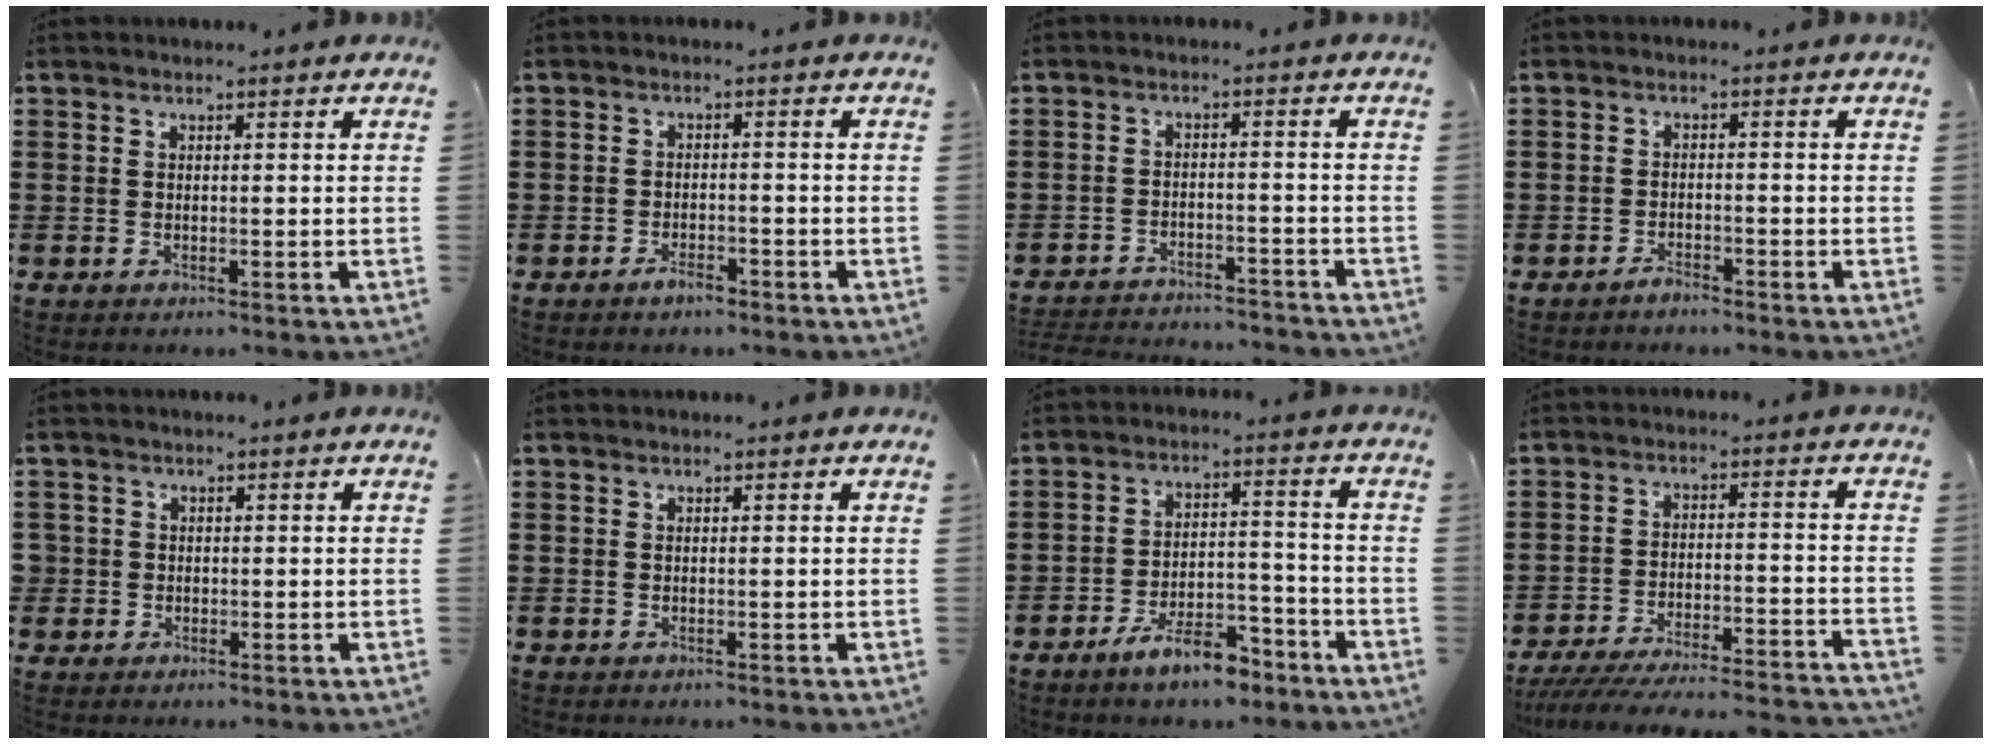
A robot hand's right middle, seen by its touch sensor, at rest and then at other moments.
{"total": 2.1, "force": [-1.7, 0.6, 1.1], "torque": [-0.019, 0.000, -0.031]}
{"total": 3.4, "force": [-3.4, 0.1, 0.2], "torque": [-0.007, 0.003, -0.072]}
{"total": 1.8, "force": [-1.7, 0.4, 0.4], "torque": [-0.010, 0.001, -0.034]}
{"total": 1.6, "force": [-0.1, 1.6, 0.2], "torque": [-0.010, 0.006, -0.007]}
{"total": 0.0}
{"total": 7.7, "force": [-6.1, 2.1, 4.1], "torque": [-0.079, 0.008, -0.116]}
{"total": 6.3, "force": [-6.0, 0.0, 1.9], "torque": [-0.038, -0.006, -0.118]}